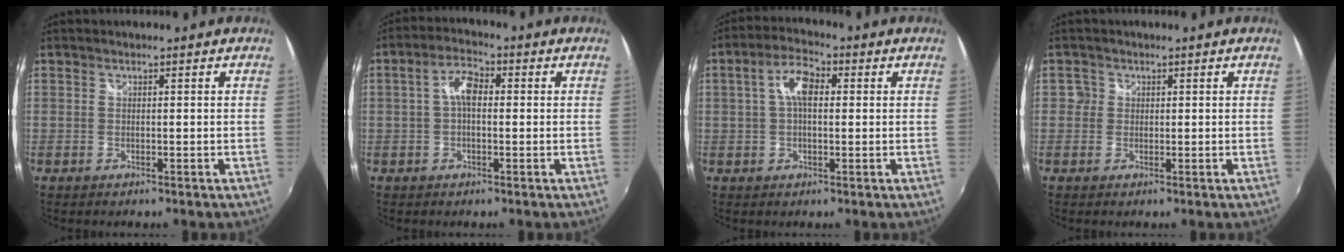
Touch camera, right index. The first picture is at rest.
{"total": 4.9, "force": [0.3, 2.5, 4.2], "torque": [-0.080, 0.017, 0.003]}
{"total": 6.4, "force": [1.1, 3.1, 5.5], "torque": [-0.103, 0.018, 0.017]}
{"total": 1.7, "force": [0.0, 1.7, 0.1], "torque": [0.001, 0.006, -0.003]}